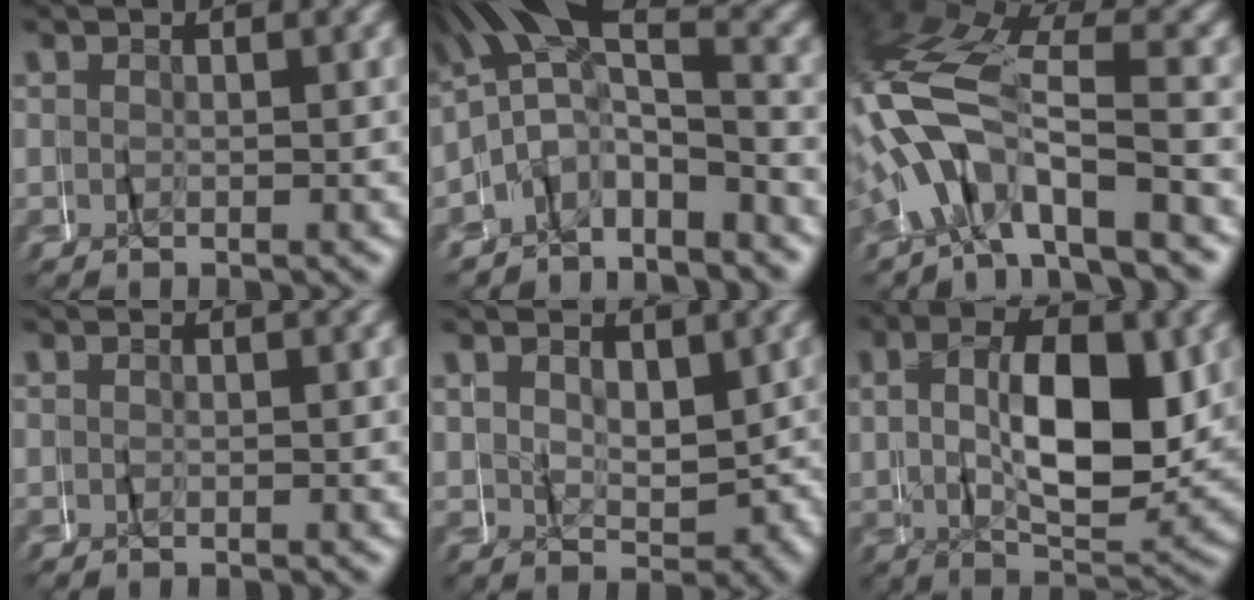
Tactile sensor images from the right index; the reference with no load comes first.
{"total": 7.5, "force": [-0.2, 5.8, 4.7], "torque": [-0.053, 0.032, -0.048]}
{"total": 6.4, "force": [-0.8, 4.1, 4.8], "torque": [-0.131, 0.010, -0.029]}
{"total": 0.0}
{"total": 1.6, "force": [0.2, 1.3, 0.9], "torque": [-0.008, -0.005, 0.005]}
{"total": 7.5, "force": [0.8, 3.5, 6.6], "torque": [-0.104, 0.001, 0.007]}